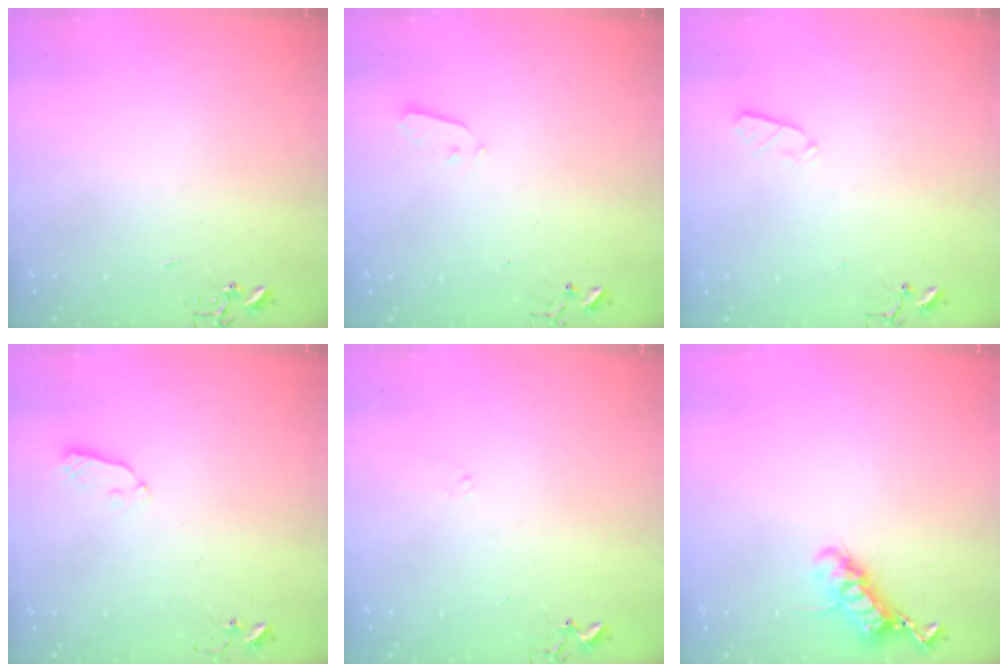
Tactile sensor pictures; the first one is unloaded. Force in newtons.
{"total": 3.6, "press": 3.6, "slide": 0.2}
{"total": 3.6, "press": 3.5, "slide": 0.6}
{"total": 3.8, "press": 3.8, "slide": 0.6}
{"total": 6.5, "press": 6.5, "slide": 0.7}
{"total": 11.9, "press": 11.8, "slide": 0.9}